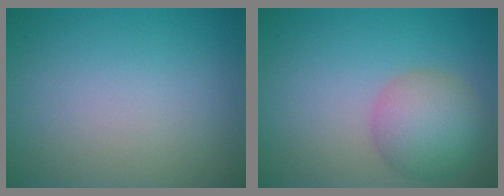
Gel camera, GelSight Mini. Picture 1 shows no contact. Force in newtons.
{"total": 5.0, "press": 5.0, "slide": 0.2}